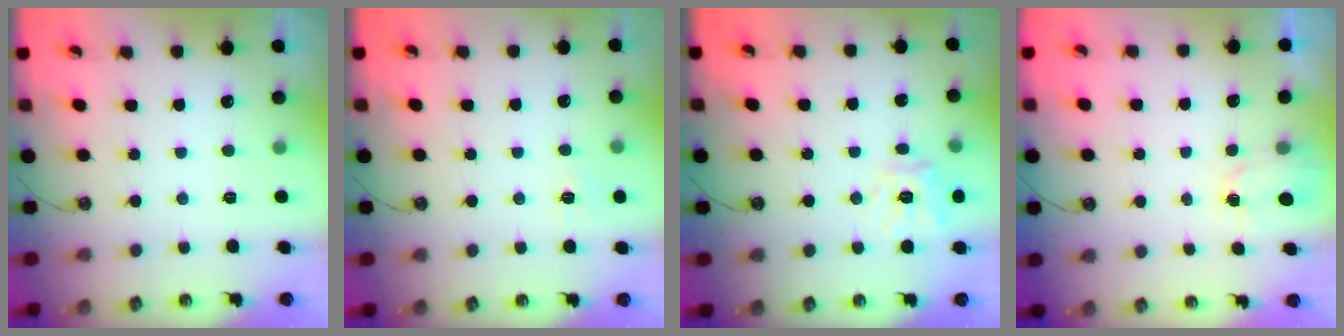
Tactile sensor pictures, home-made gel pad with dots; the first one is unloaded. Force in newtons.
{"total": 5.8, "press": 5.8, "slide": 0.6}
{"total": 11.4, "press": 11.3, "slide": 1.4}
{"total": 1.7, "press": 1.6, "slide": 0.2}